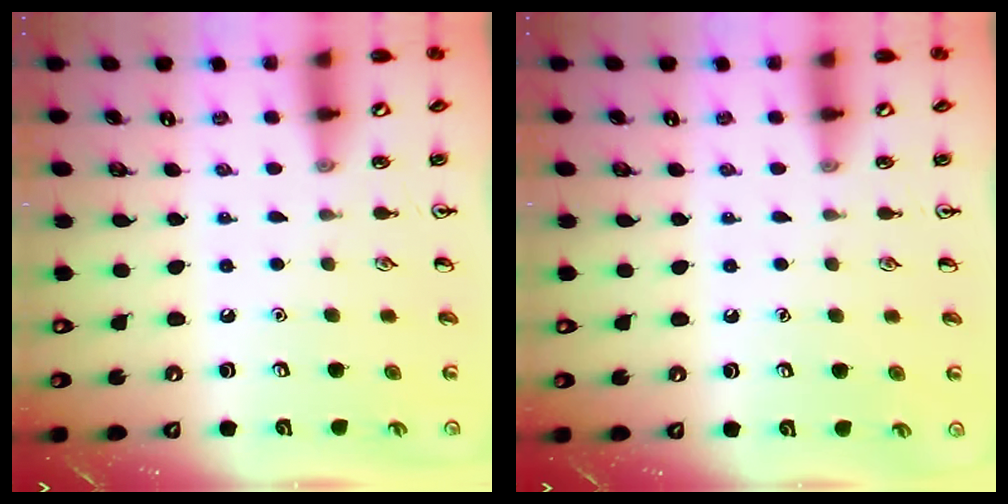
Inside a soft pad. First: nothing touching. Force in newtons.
{"total": 0.0}